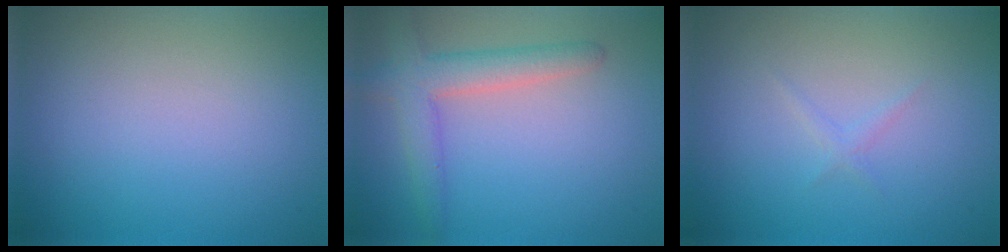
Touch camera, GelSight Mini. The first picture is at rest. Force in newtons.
{"total": 3.8, "press": 3.8, "slide": 0.2}
{"total": 0.7, "press": 0.7, "slide": 0.0}